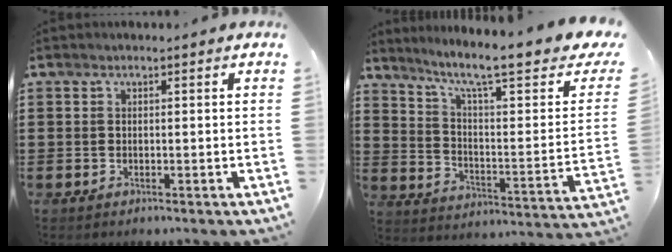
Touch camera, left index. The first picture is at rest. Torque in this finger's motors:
{"motor_torque": [2.14, 0.00, 0.31, 0.13]}